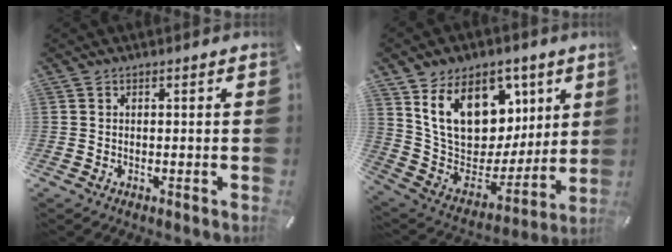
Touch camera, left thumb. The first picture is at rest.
{"total": 20.1, "force": [9.1, 14.1, 11.1], "torque": [-0.188, -0.048, 0.170]}